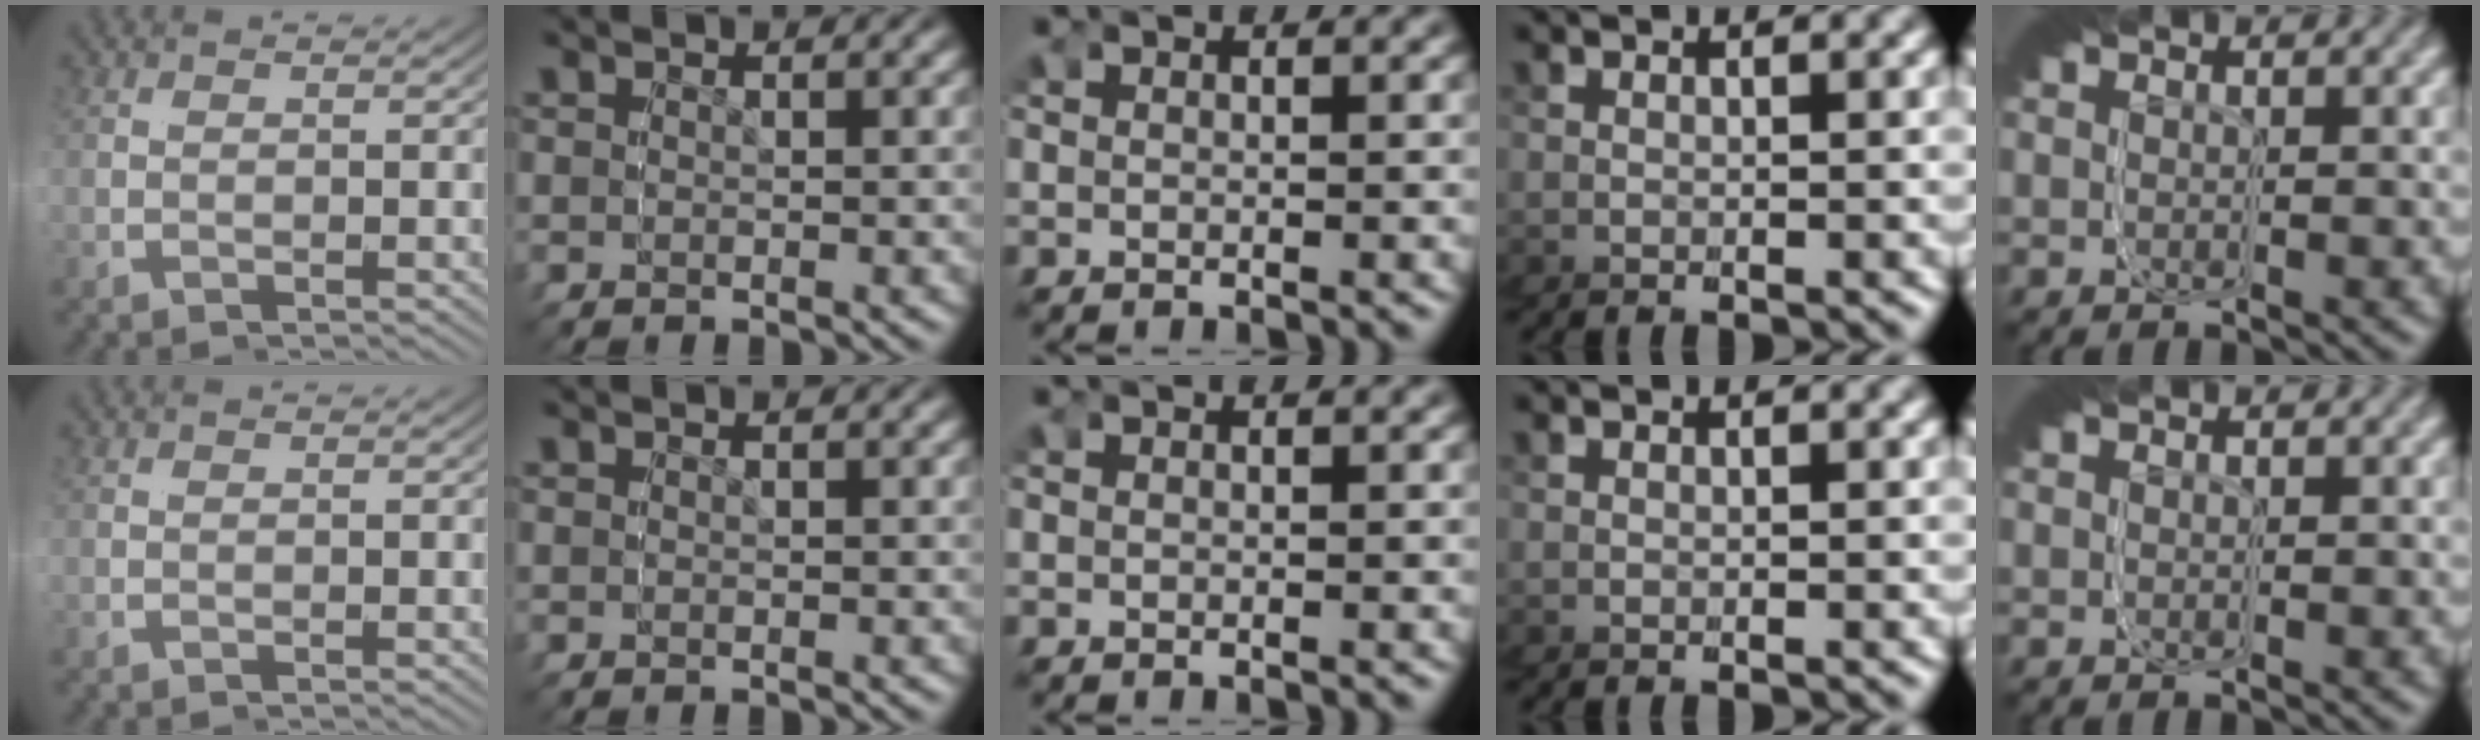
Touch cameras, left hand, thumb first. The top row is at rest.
{}